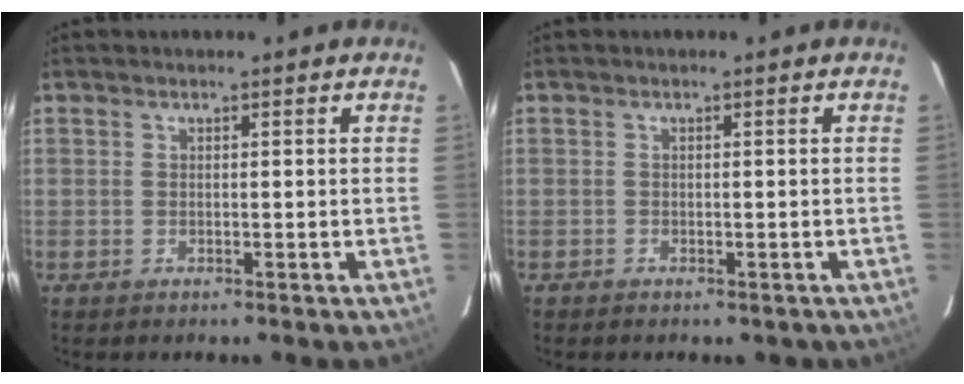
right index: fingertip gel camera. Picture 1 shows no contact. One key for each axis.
{"total": 1.7, "fx": -1.0, "fy": 1.3, "fz": 0.5, "tx": -0.012, "ty": -0.002, "tz": -0.011}